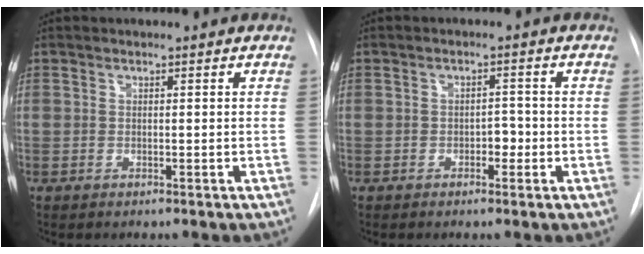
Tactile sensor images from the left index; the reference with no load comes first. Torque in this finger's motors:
{"motor_torque": [0.07, 0.04, 0.00, 0.00]}